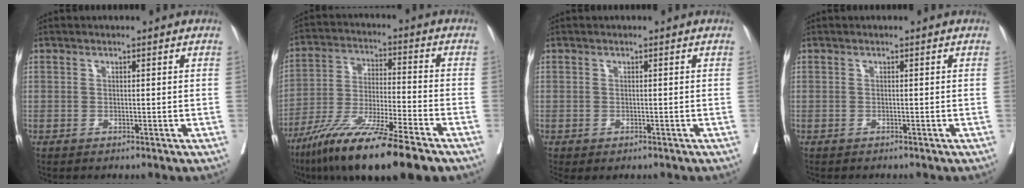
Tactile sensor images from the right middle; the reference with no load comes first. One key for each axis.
{"total": 16.7, "fx": -11.5, "fy": 0.9, "fz": 12.1, "tx": -0.219, "ty": -0.046, "tz": -0.206}
{"total": 1.7, "fx": -1.3, "fy": 0.8, "fz": 0.6, "tx": -0.006, "ty": -0.003, "tz": -0.018}
{"total": 1.4, "fx": -1.3, "fy": 0.4, "fz": 0.4, "tx": -0.011, "ty": -0.003, "tz": -0.017}